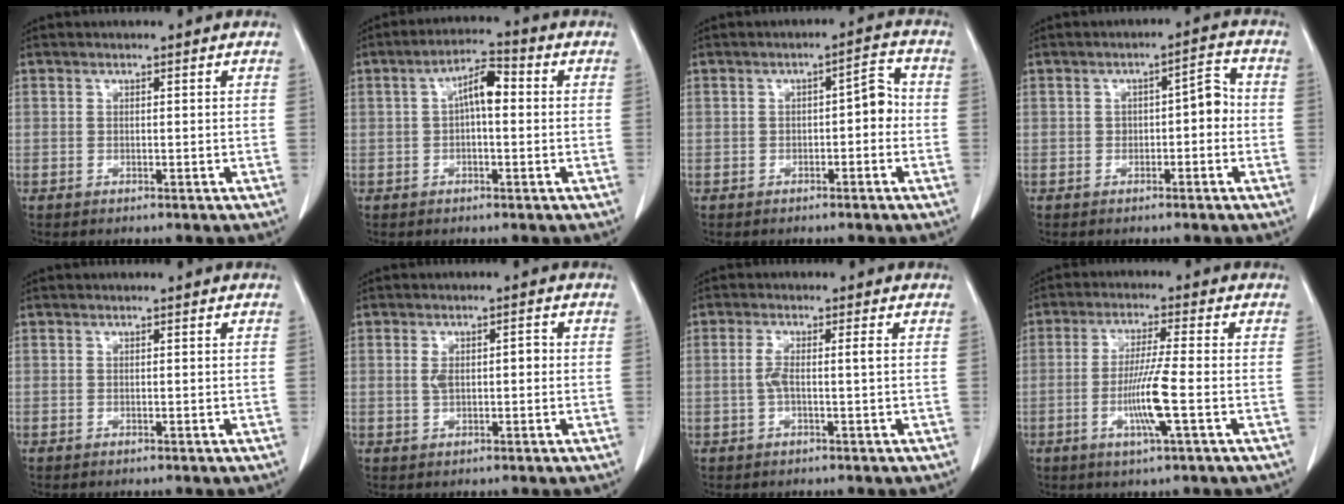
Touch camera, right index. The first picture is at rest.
{"total": 5.6, "force": [0.6, 1.8, 5.3], "torque": [-0.094, 0.023, 0.006]}
{"total": 4.0, "force": [-0.5, 1.6, 3.6], "torque": [-0.048, 0.023, -0.007]}
{"total": 4.1, "force": [-0.5, 1.7, 3.6], "torque": [-0.046, 0.026, -0.007]}
{"total": 0.0}
{"total": 3.5, "force": [0.1, 1.6, 3.1], "torque": [-0.063, 0.016, 0.005]}
{"total": 2.9, "force": [-0.2, 0.2, 2.9], "torque": [-0.064, 0.008, -0.002]}
{"total": 7.6, "force": [-2.1, -0.6, 7.3], "torque": [-0.140, -0.011, -0.042]}